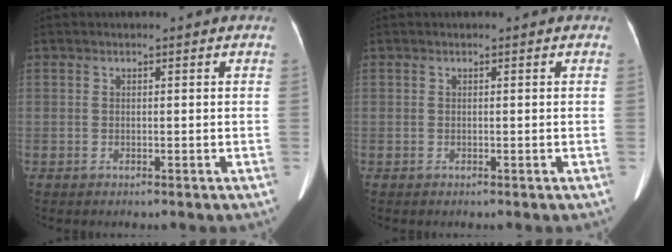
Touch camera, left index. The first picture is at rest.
{"total": 0.0}